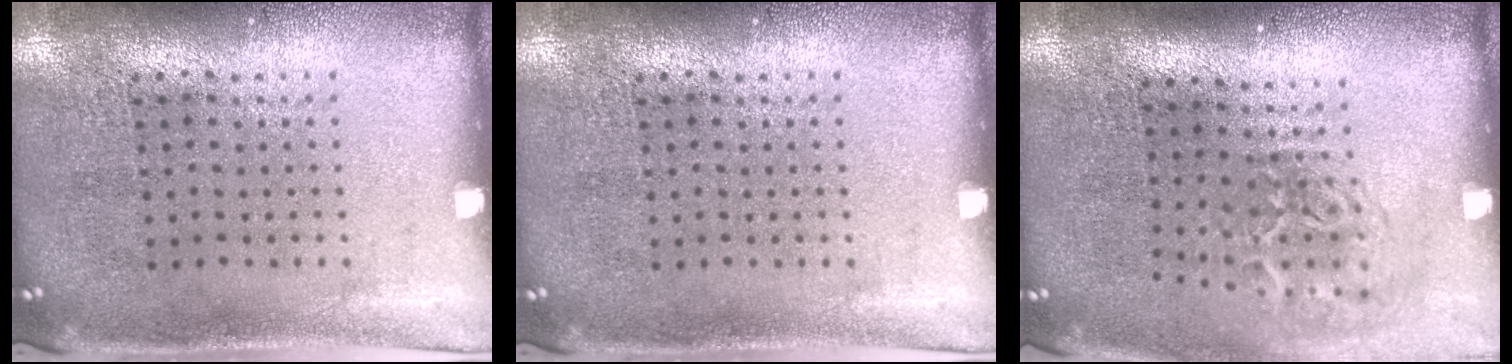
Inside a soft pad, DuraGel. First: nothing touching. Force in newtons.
{"total": 0.0}
{"total": 1.9, "press": 1.2, "slide": 1.5}